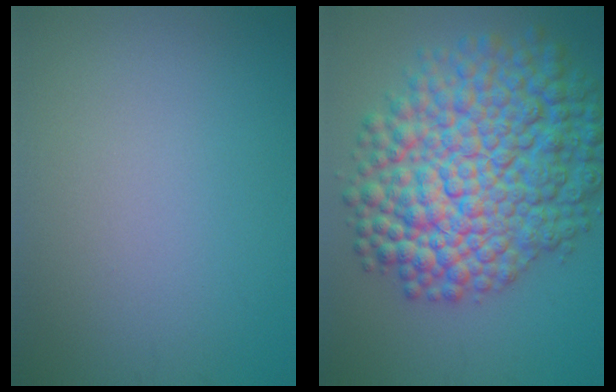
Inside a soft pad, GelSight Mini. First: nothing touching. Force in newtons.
{"total": 13.4, "press": 13.4, "slide": 0.3}